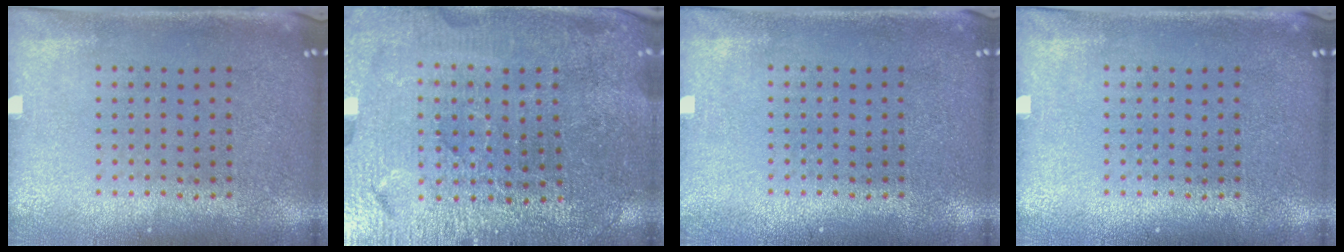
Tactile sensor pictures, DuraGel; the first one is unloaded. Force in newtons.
{"total": 3.6, "press": 3.6, "slide": 0.5}
{"total": 0.7, "press": 0.7, "slide": 0.0}
{"total": 0.0}